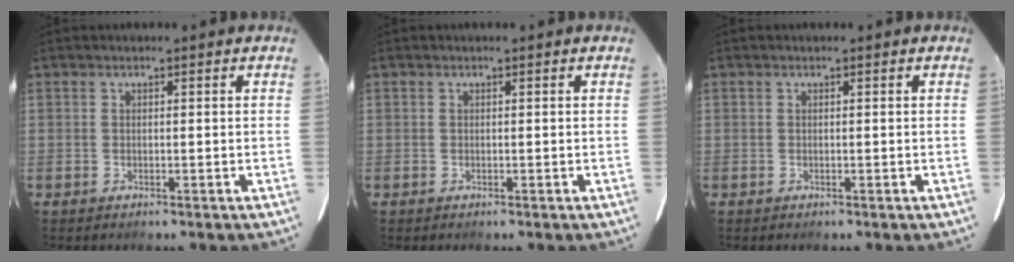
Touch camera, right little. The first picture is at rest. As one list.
[{"total": 0.0}, {"total": 0.0}]